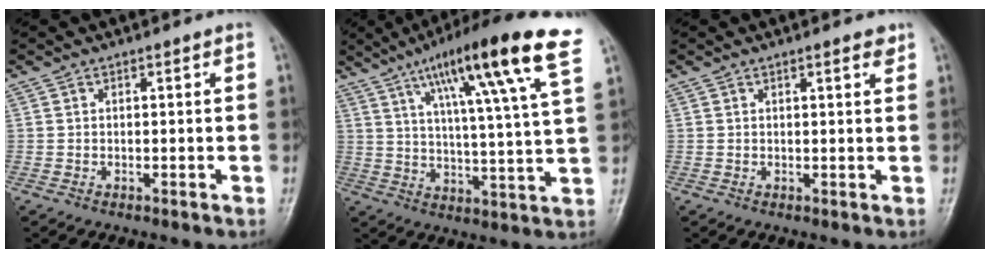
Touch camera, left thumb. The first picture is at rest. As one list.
[{"total": 20.7, "force": [11.5, 1.6, 17.2], "torque": [-0.253, -0.026, 0.167]}, {"total": 1.8, "force": [1.3, 0.4, 1.2], "torque": [-0.015, -0.006, 0.015]}]